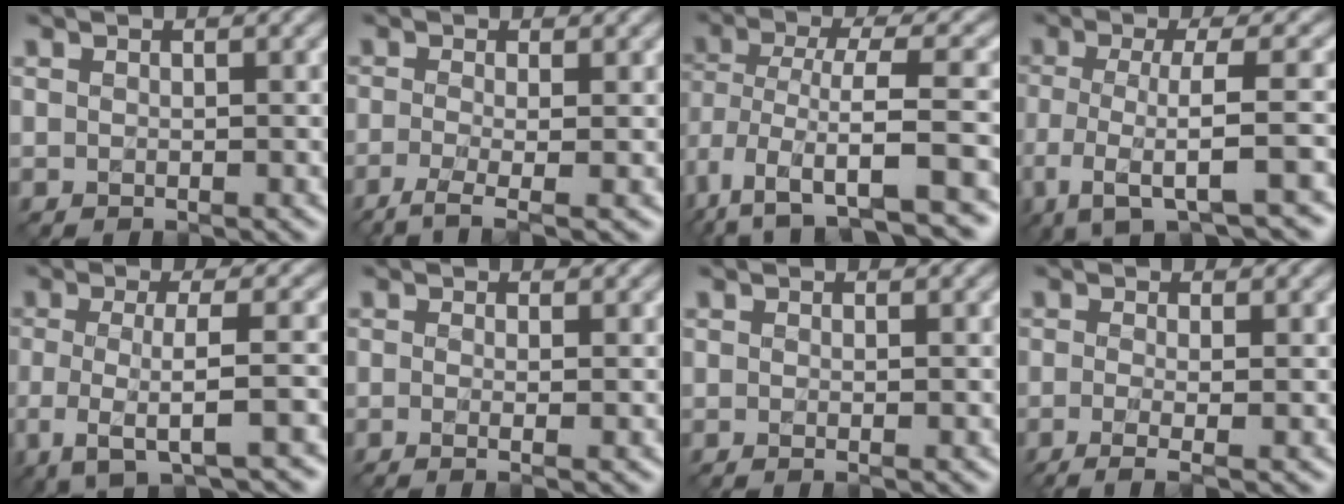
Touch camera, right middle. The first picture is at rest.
{"total": 3.9, "force": [-1.7, 1.1, 3.3], "torque": [-0.055, -0.010, -0.039]}
{"total": 9.3, "force": [-5.1, 3.4, 7.0], "torque": [-0.134, 0.000, -0.086]}
{"total": 6.8, "force": [-2.8, 1.3, 6.1], "torque": [-0.094, -0.005, -0.057]}
{"total": 5.7, "force": [-1.6, 1.3, 5.3], "torque": [-0.088, -0.015, -0.034]}
{"total": 3.0, "force": [0.0, 1.4, 2.6], "torque": [-0.031, -0.001, -0.019]}
{"total": 1.1, "force": [-0.2, 0.4, 1.0], "torque": [-0.011, -0.008, -0.011]}
{"total": 3.7, "force": [-1.1, 1.3, 3.3], "torque": [-0.044, -0.008, -0.030]}